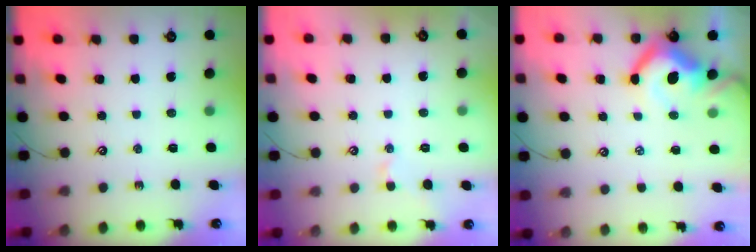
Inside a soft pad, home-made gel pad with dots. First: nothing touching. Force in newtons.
{"total": 0.7, "press": 0.7, "slide": 0.2}
{"total": 8.6, "press": 8.3, "slide": 2.0}